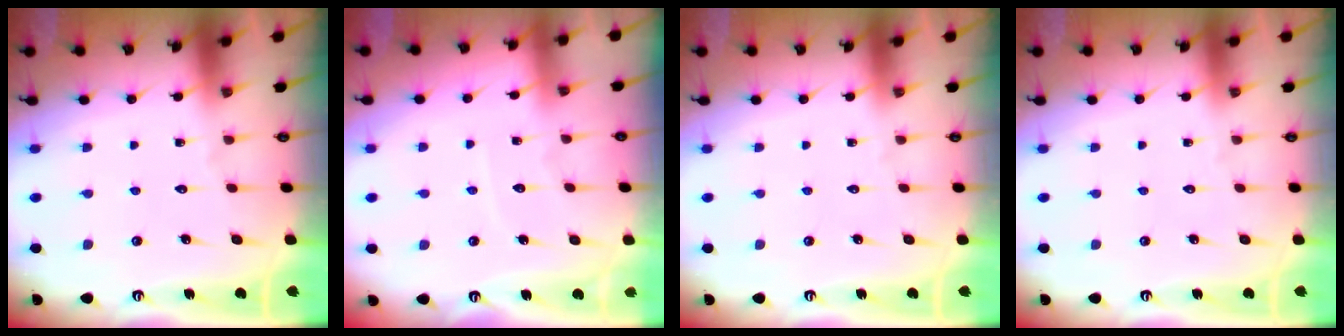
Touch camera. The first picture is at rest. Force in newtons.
{"total": 3.9, "press": 3.8, "slide": 0.3}
{"total": 0.0}
{"total": 0.0}